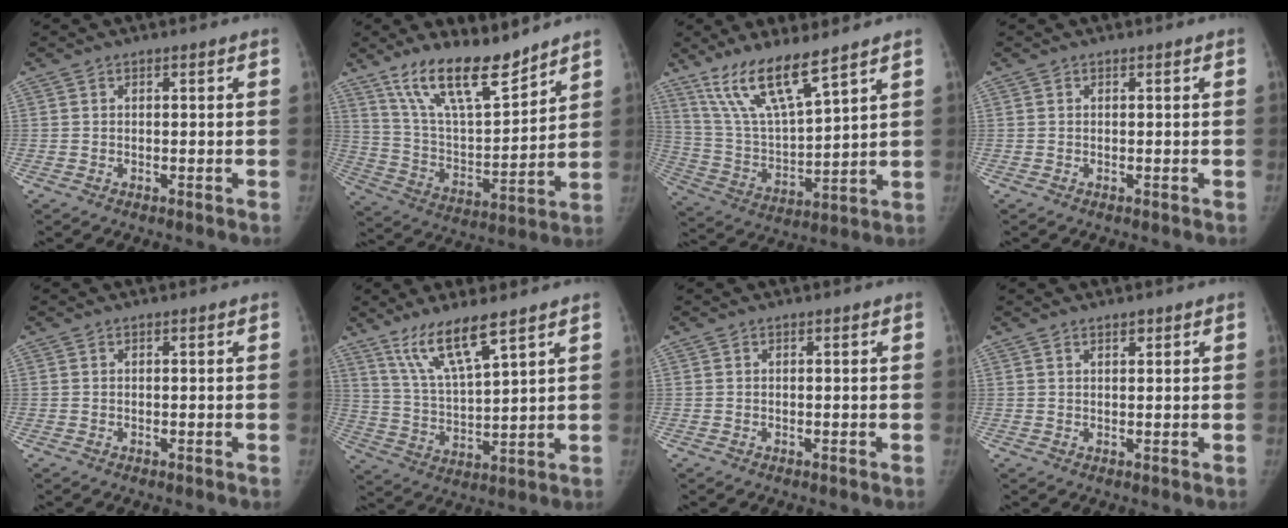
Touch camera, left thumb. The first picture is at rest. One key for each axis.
{"total": 16.9, "fx": 12.8, "fy": 5.3, "fz": 9.8, "tx": -0.138, "ty": -0.075, "tz": 0.239}
{"total": 14.5, "fx": 10.3, "fy": 3.0, "fz": 9.7, "tx": -0.174, "ty": -0.054, "tz": 0.215}
{"total": 0.0}
{"total": 0.0}
{"total": 10.9, "fx": 7.5, "fy": 1.9, "fz": 7.6, "tx": -0.145, "ty": -0.042, "tz": 0.158}
{"total": 0.0}
{"total": 1.4, "fx": 1.0, "fy": 0.5, "fz": 0.8, "tx": -0.007, "ty": -0.005, "tz": 0.016}